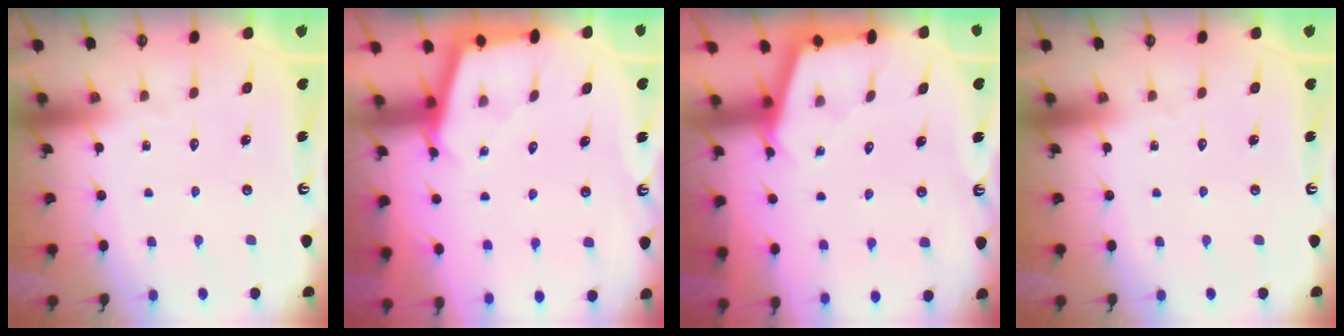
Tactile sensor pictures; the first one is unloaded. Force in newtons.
{"total": 2.8, "press": 2.8, "slide": 0.3}
{"total": 2.5, "press": 2.5, "slide": 0.1}
{"total": 0.0}